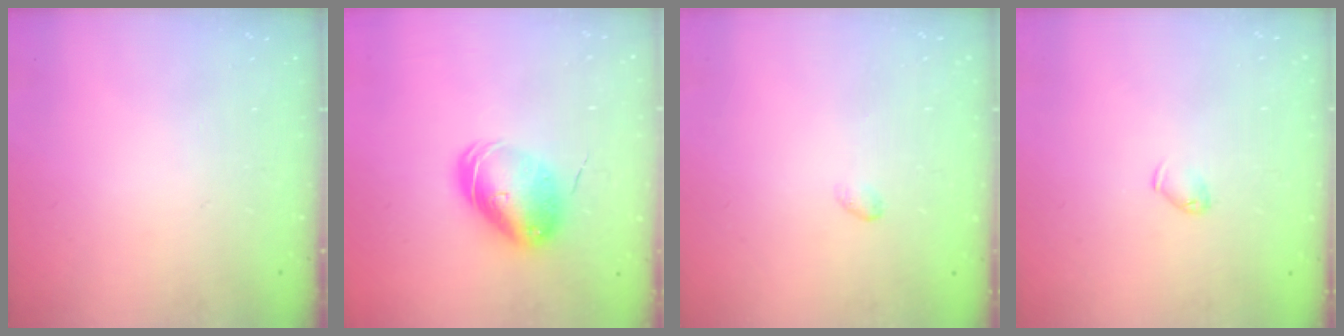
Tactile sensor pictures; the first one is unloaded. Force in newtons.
{"total": 9.1, "press": 9.0, "slide": 1.5}
{"total": 2.6, "press": 2.5, "slide": 0.5}
{"total": 3.7, "press": 3.6, "slide": 0.8}